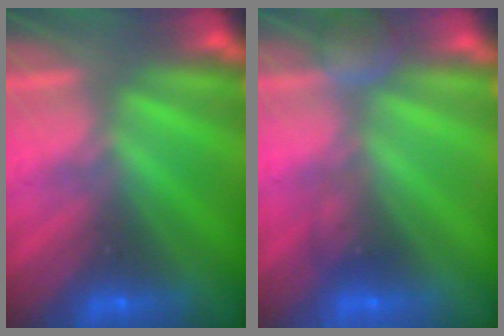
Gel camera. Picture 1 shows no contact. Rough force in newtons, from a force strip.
{"total": 2.4}